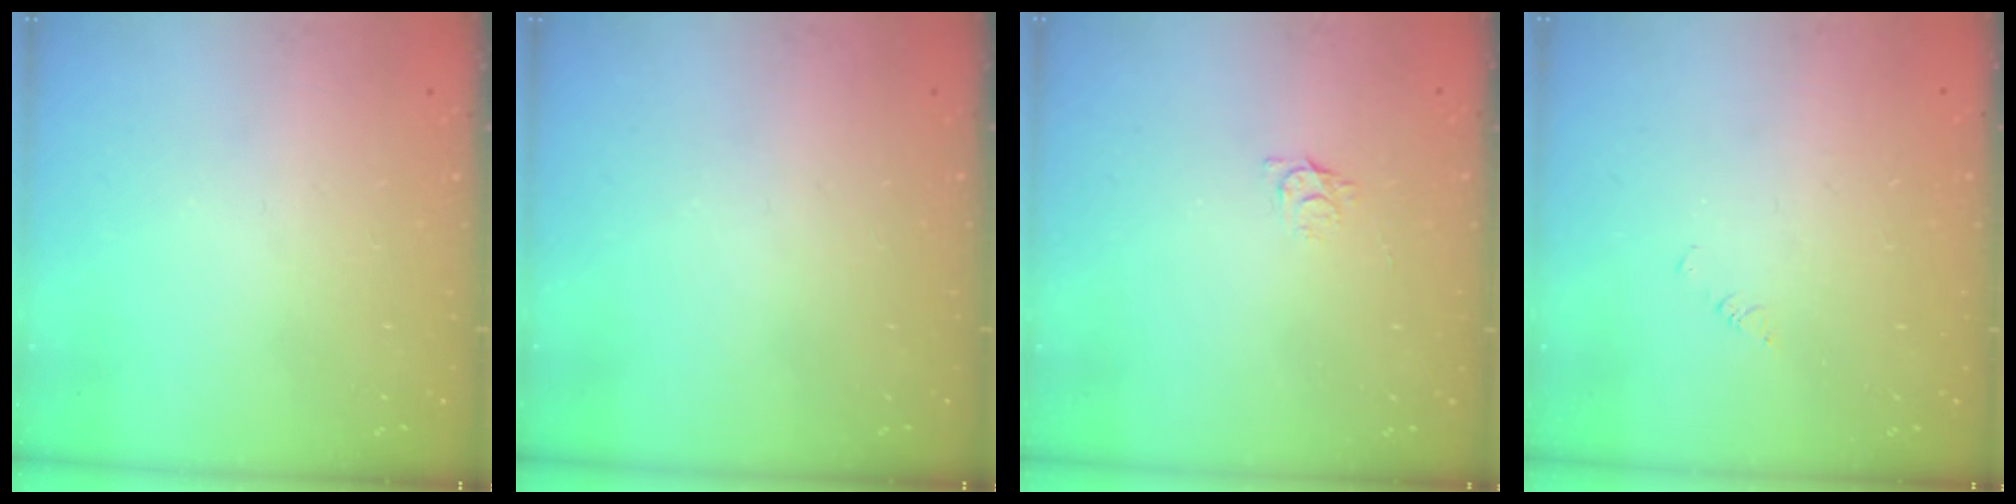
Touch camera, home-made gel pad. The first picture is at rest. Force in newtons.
{"total": 0.0}
{"total": 3.8, "press": 3.8, "slide": 0.5}
{"total": 1.1, "press": 1.1, "slide": 0.1}